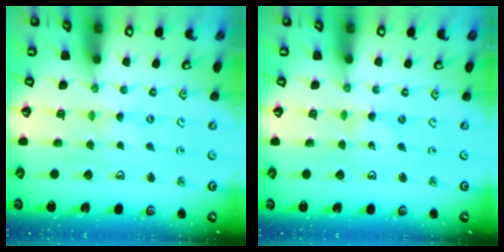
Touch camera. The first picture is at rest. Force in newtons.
{"total": 0.0}